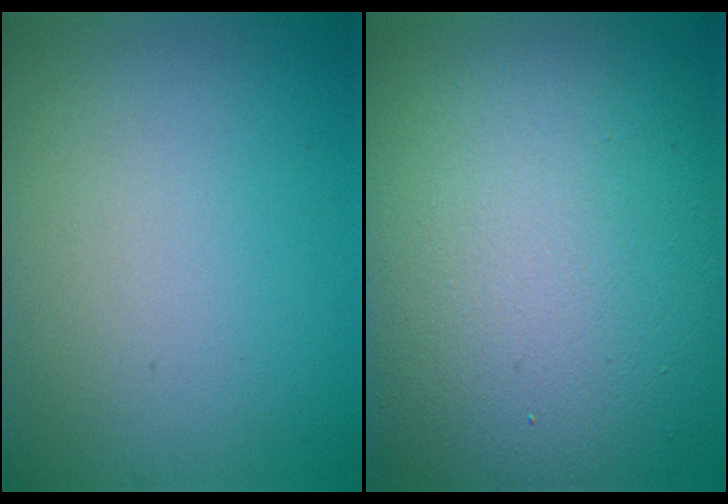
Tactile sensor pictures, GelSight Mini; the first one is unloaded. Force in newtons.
{"total": 17.0, "press": 17.0, "slide": 1.0}